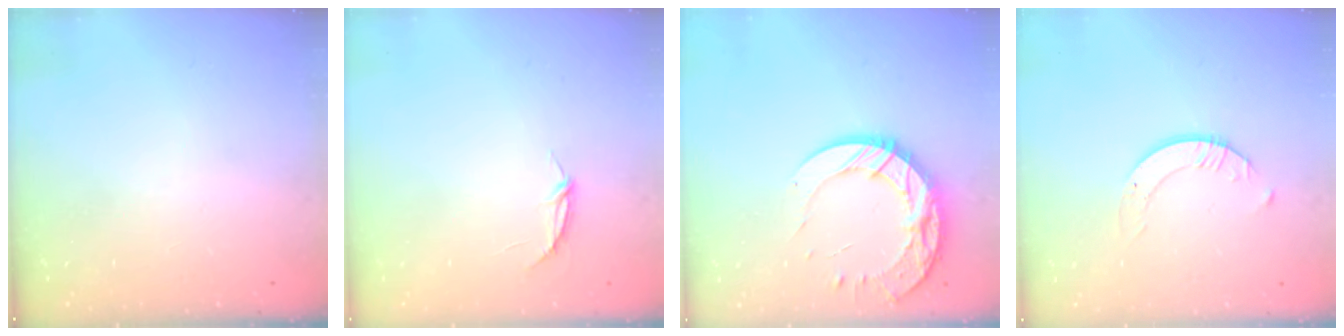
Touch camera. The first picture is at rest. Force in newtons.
{"total": 3.3, "press": 3.3, "slide": 0.3}
{"total": 16.1, "press": 16.0, "slide": 1.2}
{"total": 2.0, "press": 2.0, "slide": 0.2}